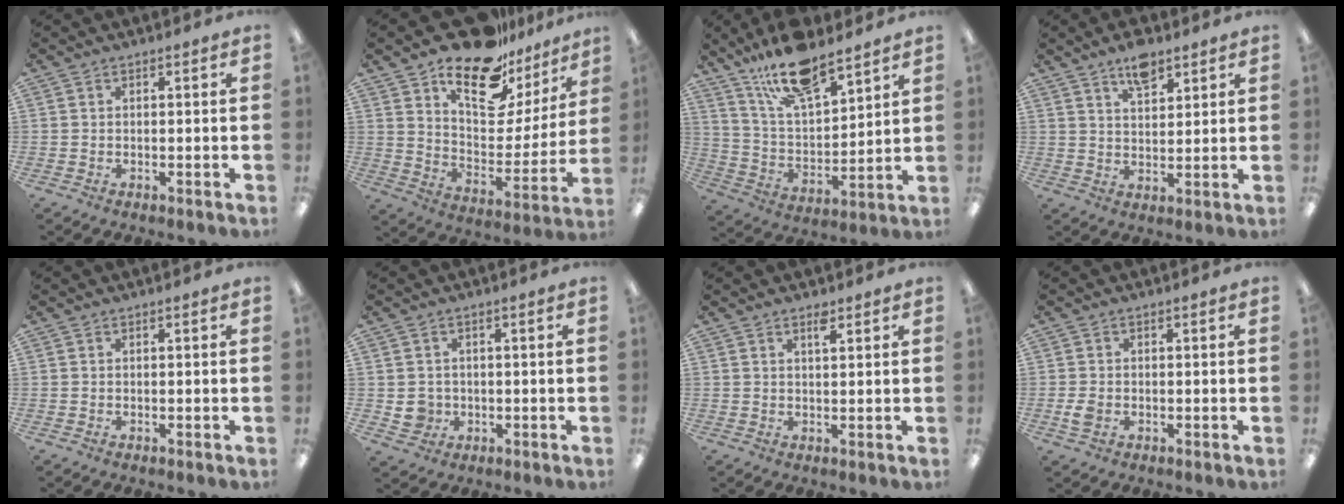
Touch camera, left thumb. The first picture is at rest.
{"total": 18.9, "force": [14.2, 8.6, 8.9], "torque": [-0.145, -0.106, 0.247]}
{"total": 16.3, "force": [12.8, 5.5, 8.4], "torque": [-0.159, -0.065, 0.226]}
{"total": 7.1, "force": [5.2, 2.9, 3.8], "torque": [-0.054, -0.028, 0.089]}
{"total": 0.0}
{"total": 3.5, "force": [-0.1, 3.5, 0.7], "torque": [-0.008, 0.003, 0.000]}
{"total": 2.4, "force": [1.8, 0.7, 1.5], "torque": [-0.026, -0.003, 0.030]}
{"total": 2.7, "force": [-0.7, 1.9, 1.8], "torque": [-0.043, -0.002, -0.014]}